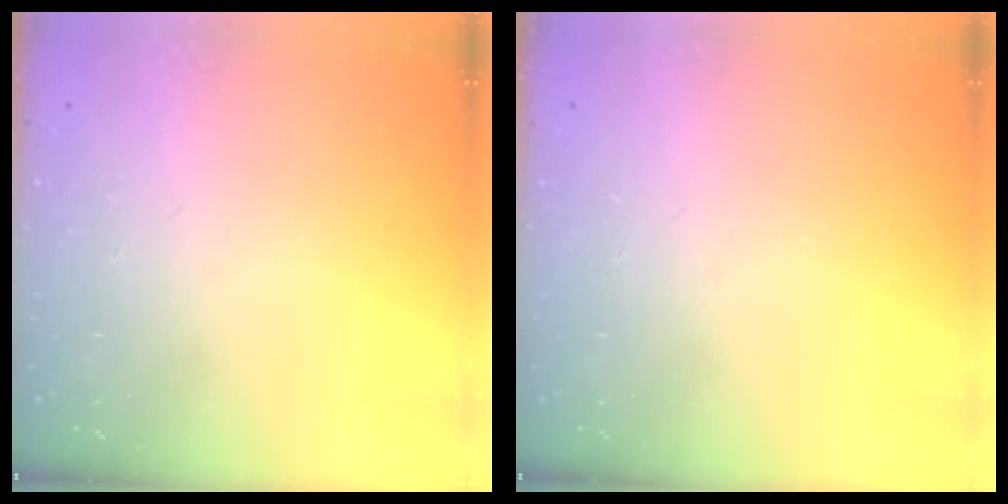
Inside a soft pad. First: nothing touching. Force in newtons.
{"total": 0.0}